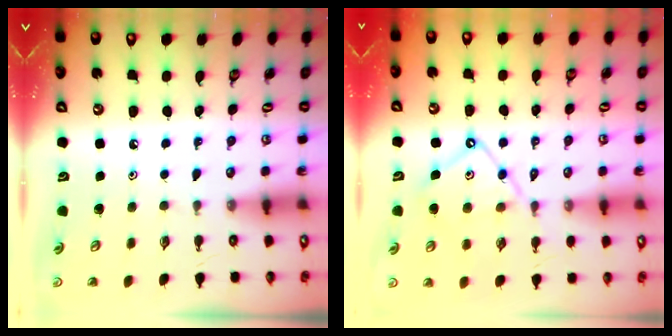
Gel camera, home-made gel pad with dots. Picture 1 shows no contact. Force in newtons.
{"total": 10.5, "press": 10.4, "slide": 1.0}